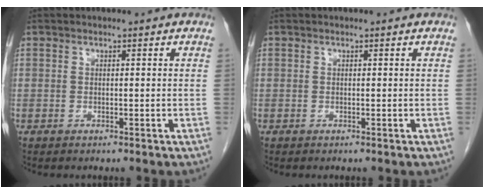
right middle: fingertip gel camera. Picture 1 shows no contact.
{"total": 0.0}